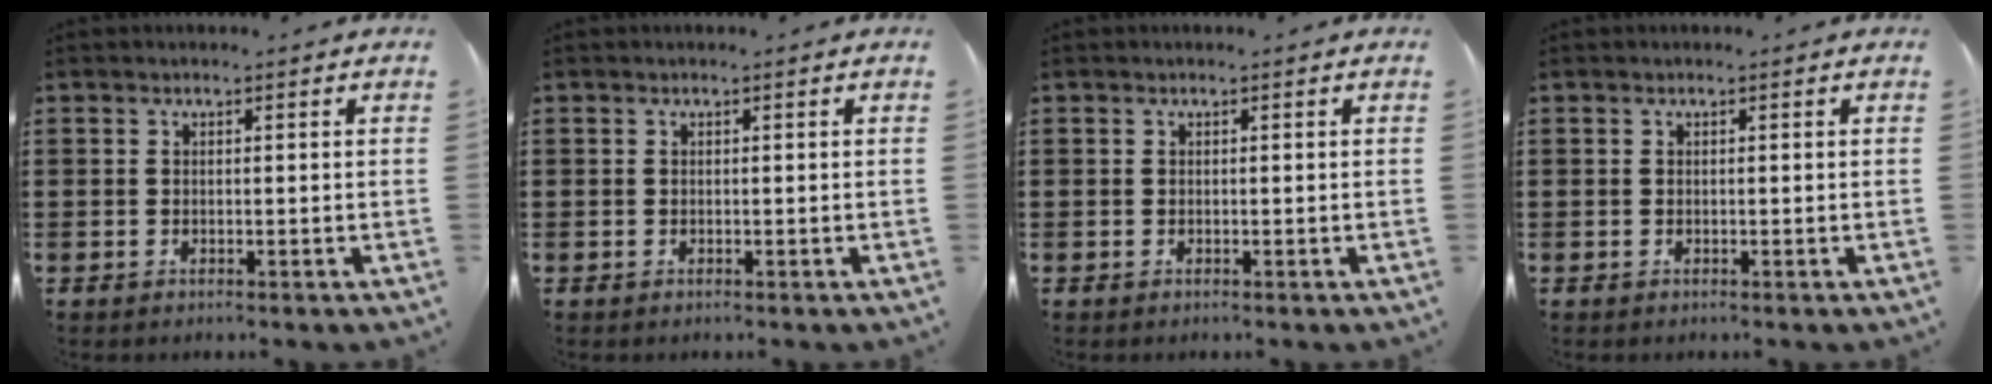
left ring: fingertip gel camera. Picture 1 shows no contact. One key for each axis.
{"total": 0.0}
{"total": 0.0}
{"total": 0.0}